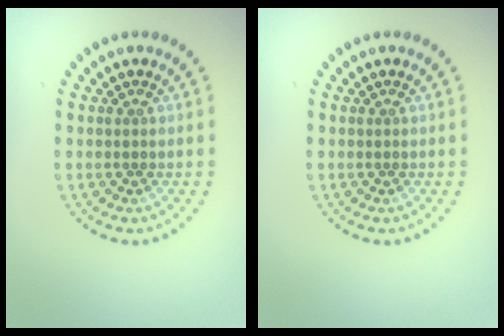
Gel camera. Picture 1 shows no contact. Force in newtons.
{"total": 0.0}